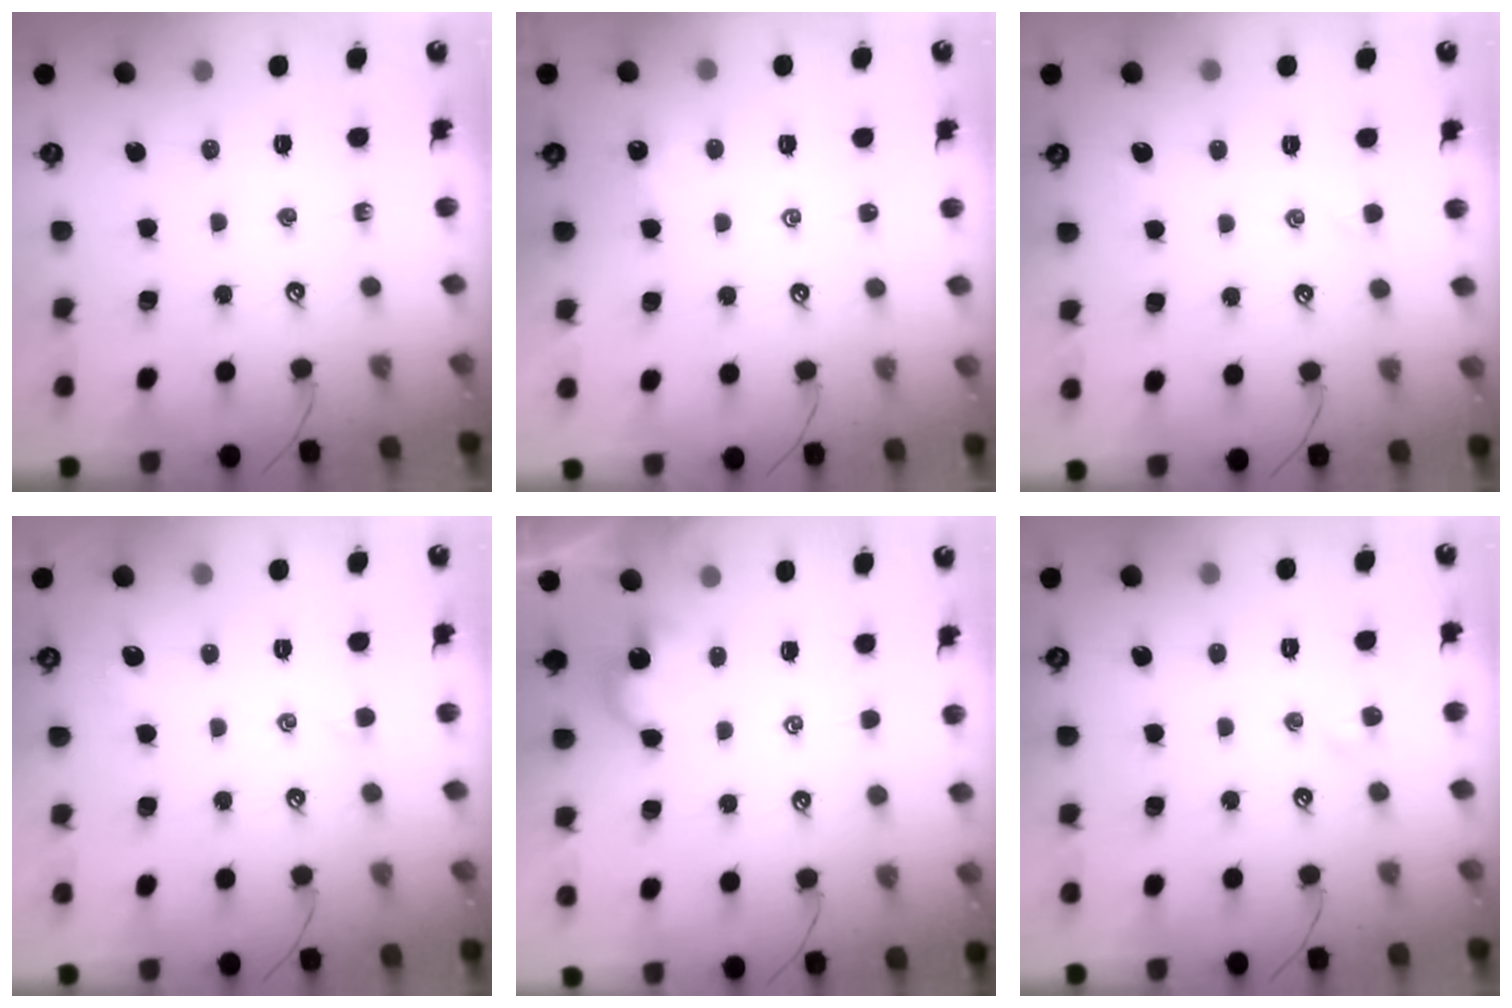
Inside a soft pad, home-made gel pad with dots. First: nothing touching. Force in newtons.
{"total": 0.6, "press": 0.5, "slide": 0.3}
{"total": 2.0, "press": 2.0, "slide": 0.3}
{"total": 1.0, "press": 0.9, "slide": 0.6}
{"total": 2.1, "press": 2.1, "slide": 0.3}
{"total": 1.8, "press": 1.8, "slide": 0.3}